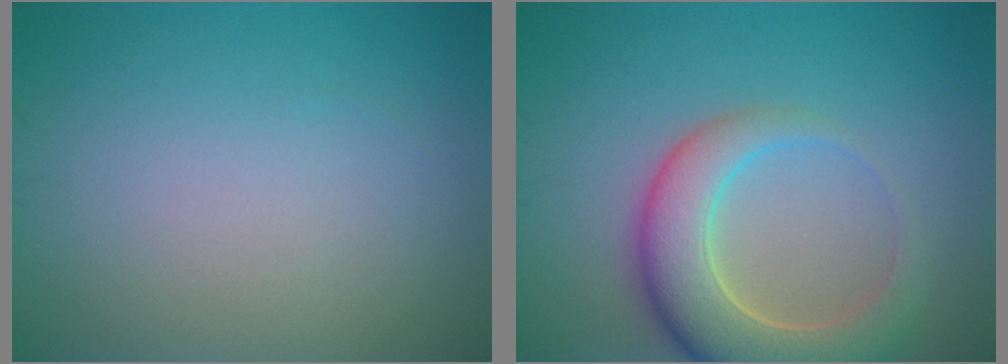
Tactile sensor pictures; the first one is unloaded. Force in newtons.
{"total": 7.0, "press": 7.0, "slide": 0.7}